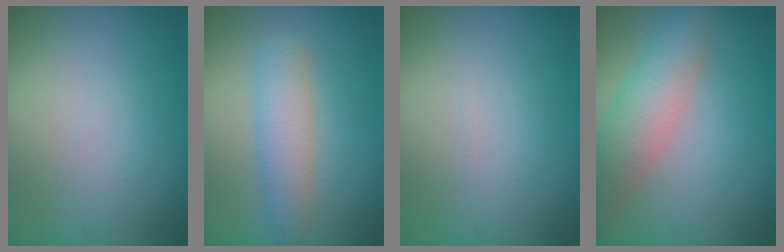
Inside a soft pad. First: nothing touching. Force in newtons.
{"total": 3.5, "press": 3.5, "slide": 0.2}
{"total": 0.0}
{"total": 4.7, "press": 4.7, "slide": 0.2}